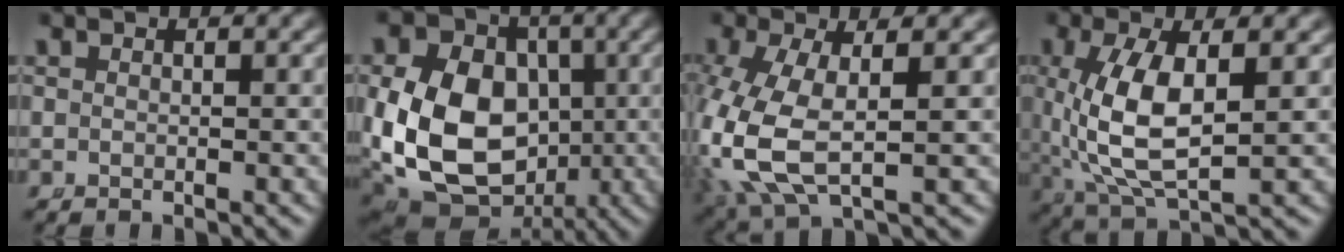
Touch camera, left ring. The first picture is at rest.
{"total": 15.2, "force": [-2.0, 12.2, 8.8], "torque": [-0.203, -0.071, -0.004]}
{"total": 8.2, "force": [-0.6, 5.4, 6.1], "torque": [-0.175, -0.041, 0.014]}
{"total": 7.1, "force": [0.5, 3.2, 6.4], "torque": [-0.144, -0.020, 0.029]}